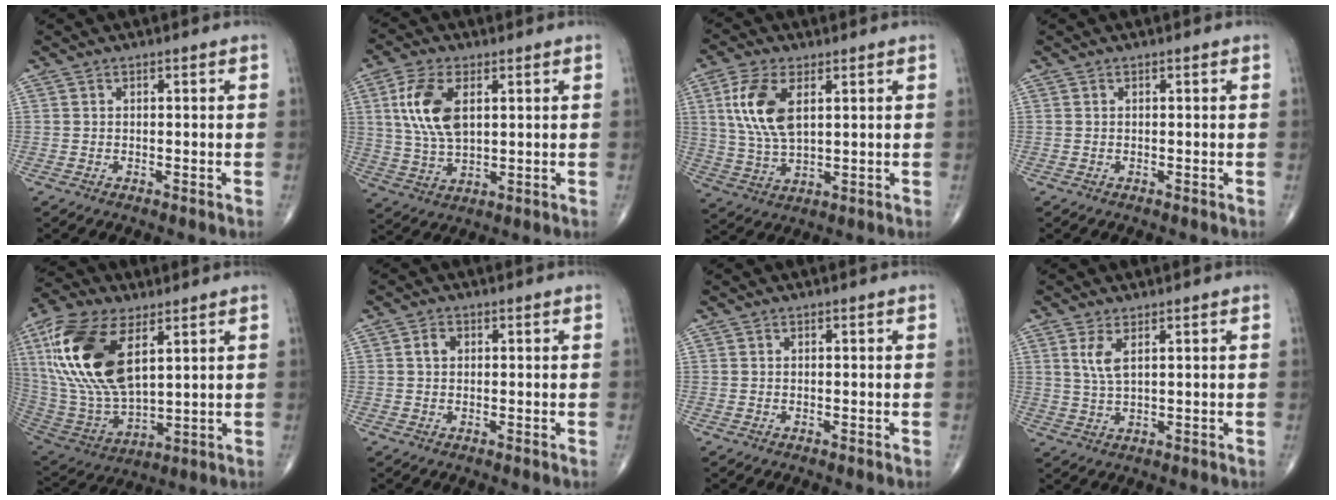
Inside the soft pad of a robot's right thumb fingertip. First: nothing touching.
{"total": 11.0, "force": [3.0, 5.8, 8.9], "torque": [-0.180, -0.007, 0.061]}
{"total": 11.0, "force": [3.4, 5.4, 8.9], "torque": [-0.188, -0.008, 0.071]}
{"total": 0.0}
{"total": 23.0, "force": [8.1, 11.3, 18.2], "torque": [-0.377, -0.026, 0.156]}
{"total": 2.0, "force": [0.5, 1.5, 1.3], "torque": [-0.020, 0.006, 0.008]}
{"total": 0.0}
{"total": 3.9, "force": [1.7, 1.3, 3.3], "torque": [-0.072, -0.008, 0.042]}